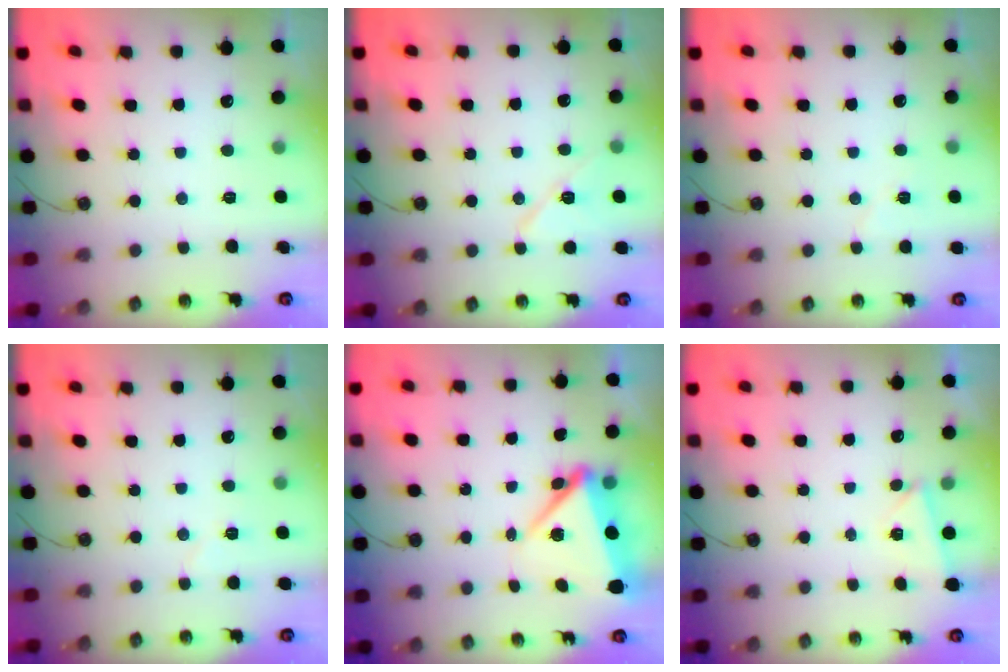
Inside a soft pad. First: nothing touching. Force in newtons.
{"total": 9.1, "press": 9.0, "slide": 1.7}
{"total": 4.9, "press": 4.6, "slide": 1.7}
{"total": 4.2, "press": 4.0, "slide": 1.4}
{"total": 8.3, "press": 8.1, "slide": 1.6}
{"total": 1.8, "press": 1.4, "slide": 1.2}